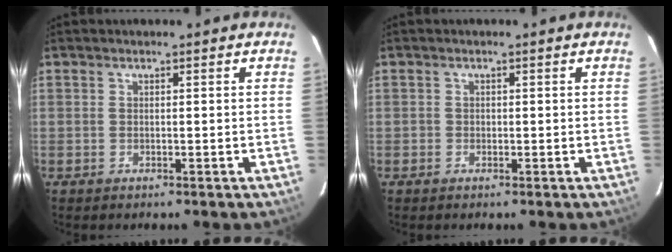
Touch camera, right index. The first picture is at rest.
{"total": 0.8, "force": [-0.3, 0.7, 0.1], "torque": [0.001, 0.000, -0.006]}